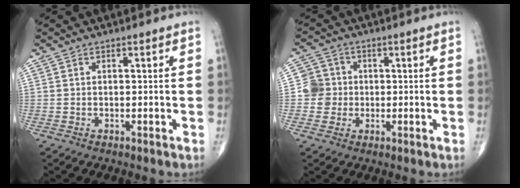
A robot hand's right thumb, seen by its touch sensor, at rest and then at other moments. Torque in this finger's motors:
{"motor_torque": [-0.02, -0.02, 0.14, 0.06, -0.01]}